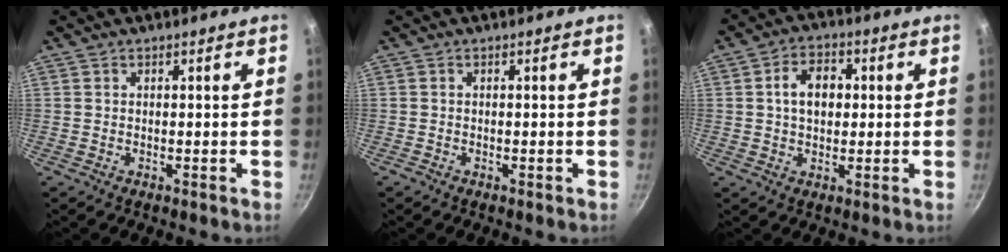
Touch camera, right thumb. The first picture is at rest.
{"total": 0.0}
{"total": 7.2, "force": [0.9, 5.1, 5.1], "torque": [-0.061, 0.014, 0.008]}